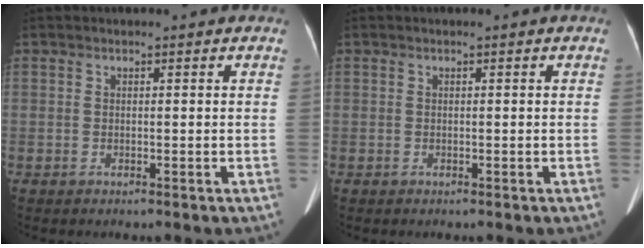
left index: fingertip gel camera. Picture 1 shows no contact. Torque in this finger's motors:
{"motor_torque": [0.06, -0.22, 0.02, 0.00]}